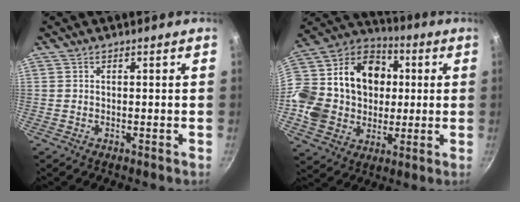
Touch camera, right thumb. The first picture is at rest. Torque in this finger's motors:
{"motor_torque": [1.36, 2.89, 1.07, 0.60, 0.20]}